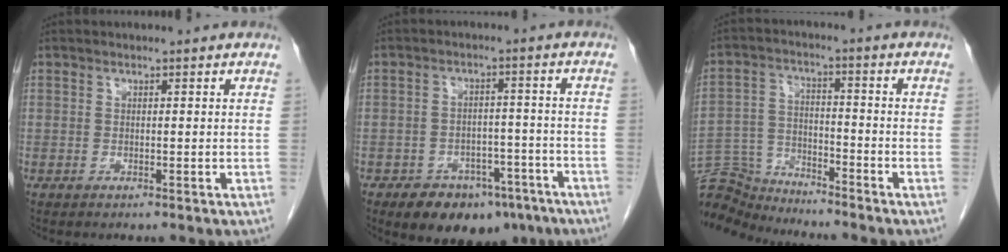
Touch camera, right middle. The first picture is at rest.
{"total": 11.2, "force": [-7.9, 6.2, 5.1], "torque": [-0.055, 0.017, -0.110]}
{"total": 9.5, "force": [-9.5, 0.5, 0.2], "torque": [-0.009, 0.011, -0.181]}